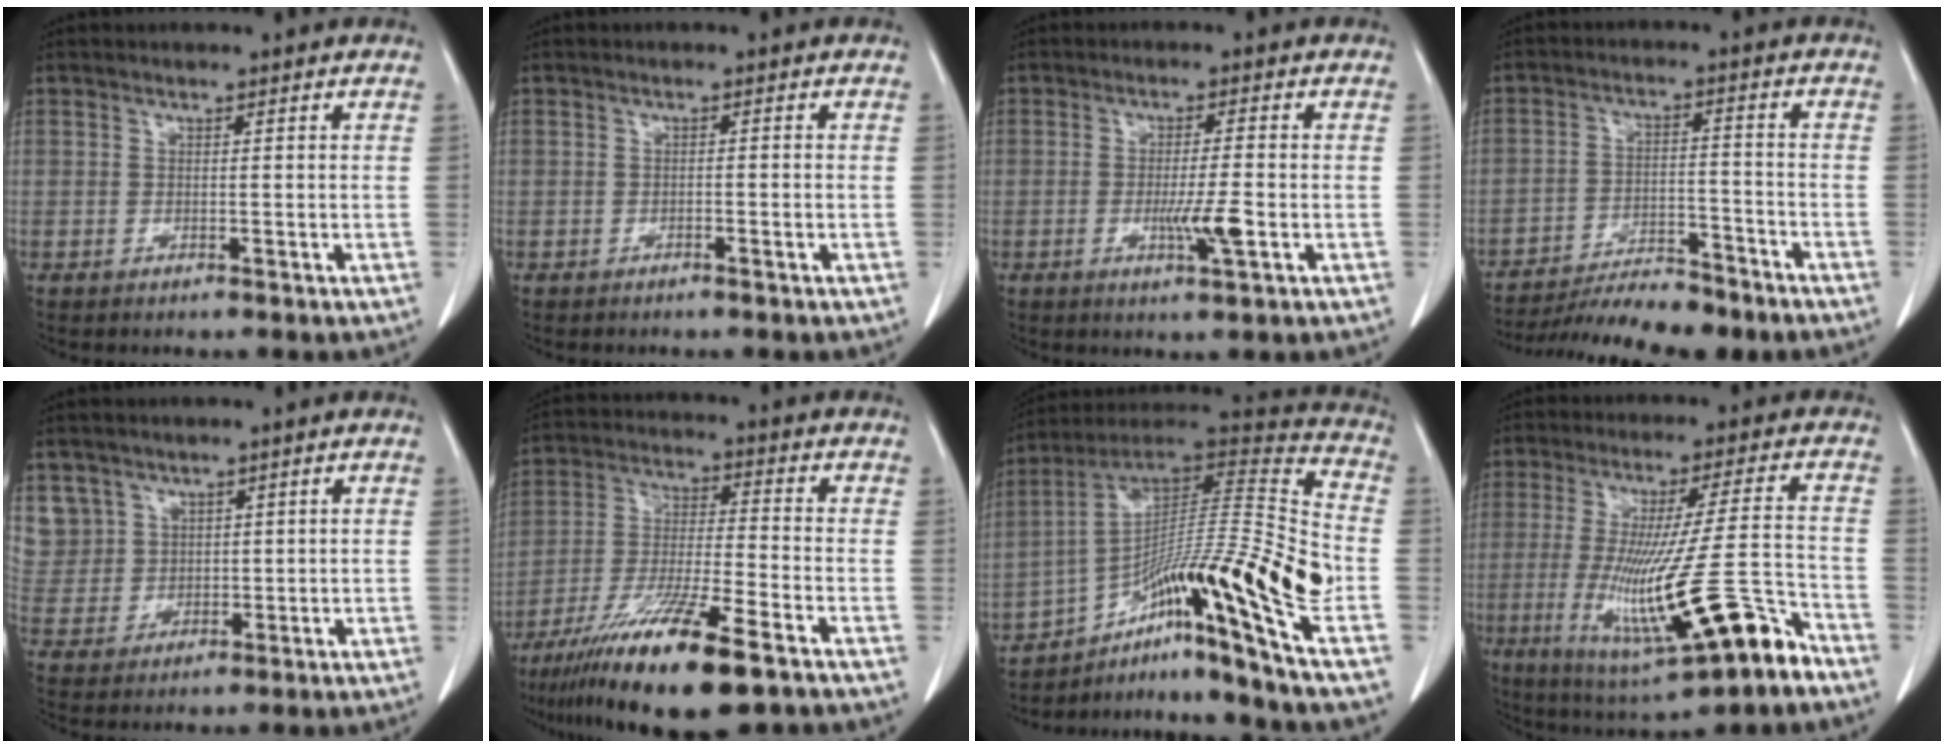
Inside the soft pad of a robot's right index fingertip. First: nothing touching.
{"total": 0.8, "force": [-0.4, 0.0, 0.7], "torque": [-0.010, 0.004, -0.003]}
{"total": 5.3, "force": [-1.4, 0.0, 5.1], "torque": [-0.089, -0.009, -0.023]}
{"total": 12.8, "force": [-11.4, 2.1, 5.3], "torque": [-0.078, 0.000, -0.181]}
{"total": 7.3, "force": [3.9, 6.1, -0.1], "torque": [0.003, 0.010, 0.090]}
{"total": 16.0, "force": [-10.0, 1.7, 12.4], "torque": [-0.233, -0.041, -0.181]}
{"total": 21.9, "force": [-9.4, -0.9, 19.8], "torque": [-0.316, 0.014, -0.156]}
{"total": 18.9, "force": [-7.6, 1.2, 17.3], "torque": [-0.306, -0.028, -0.115]}